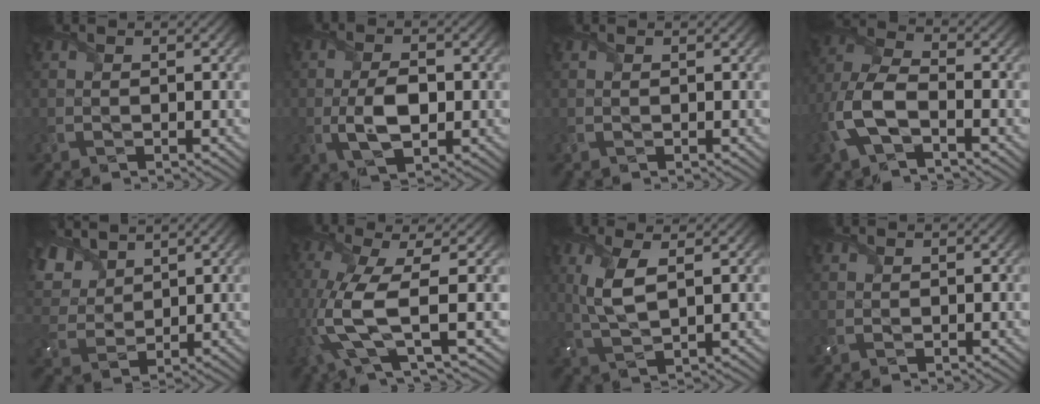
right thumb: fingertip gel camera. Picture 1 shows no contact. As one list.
[{"total": 5.4, "force": [-0.8, 2.9, 4.6], "torque": [-0.096, -0.006, -0.016]}, {"total": 0.0}, {"total": 8.0, "force": [-3.1, 3.9, 6.2], "torque": [-0.154, 0.004, -0.077]}, {"total": 8.0, "force": [5.1, 4.4, 4.2], "torque": [-0.135, 0.012, 0.100]}, {"total": 9.4, "force": [-1.2, 2.5, 9.0], "torque": [-0.200, -0.001, -0.032]}, {"total": 5.3, "force": [1.7, 1.7, 4.8], "torque": [-0.117, -0.001, 0.038]}, {"total": 0.5, "force": [0.5, 0.1, 0.1], "torque": [-0.007, 0.002, 0.014]}]